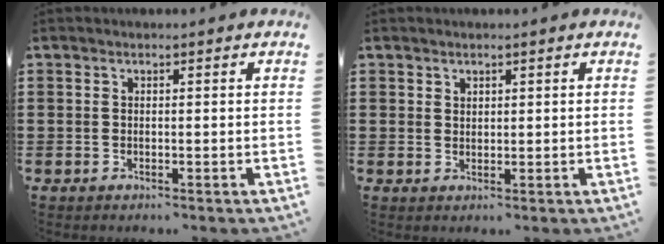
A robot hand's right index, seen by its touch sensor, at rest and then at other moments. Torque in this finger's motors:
{"motor_torque": [-0.49, 0.56, 0.01, -0.01]}